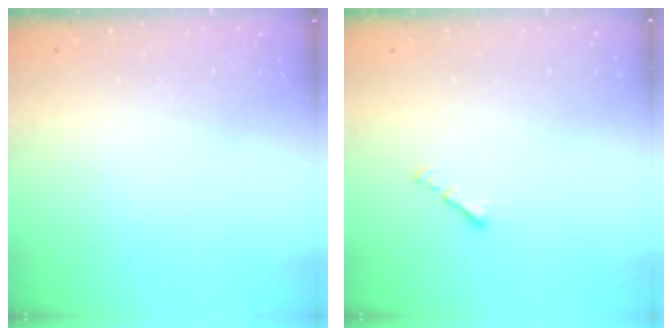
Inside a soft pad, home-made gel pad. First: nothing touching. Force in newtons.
{"total": 1.4, "press": 1.3, "slide": 0.5}